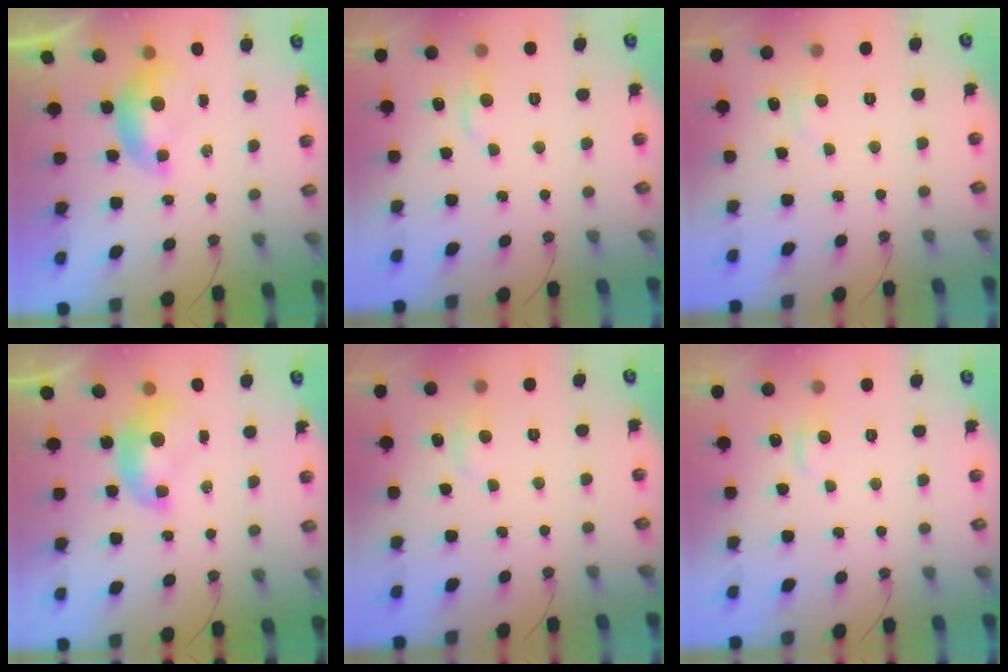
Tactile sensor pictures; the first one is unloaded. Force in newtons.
{"total": 0.7, "press": 0.4, "slide": 0.6}
{"total": 2.9, "press": 2.9, "slide": 0.4}
{"total": 1.9, "press": 1.9, "slide": 0.2}
{"total": 2.7, "press": 2.6, "slide": 0.5}
{"total": 0.9, "press": 0.7, "slide": 0.6}